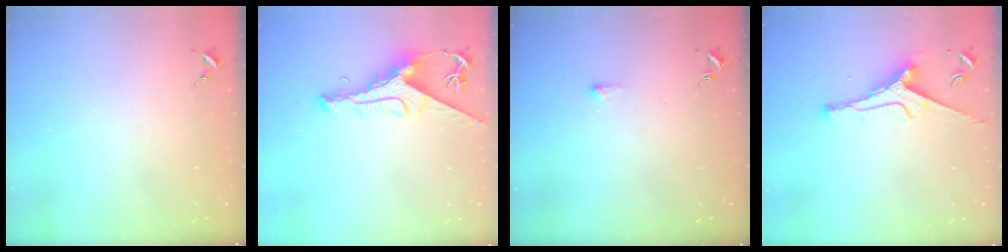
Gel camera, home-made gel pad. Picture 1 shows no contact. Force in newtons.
{"total": 10.2, "press": 10.1, "slide": 1.4}
{"total": 2.7, "press": 2.7, "slide": 0.5}
{"total": 8.9, "press": 8.9, "slide": 0.5}